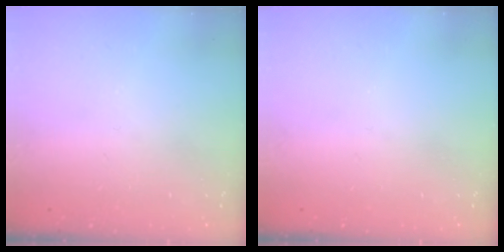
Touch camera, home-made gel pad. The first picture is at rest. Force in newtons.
{"total": 0.0}